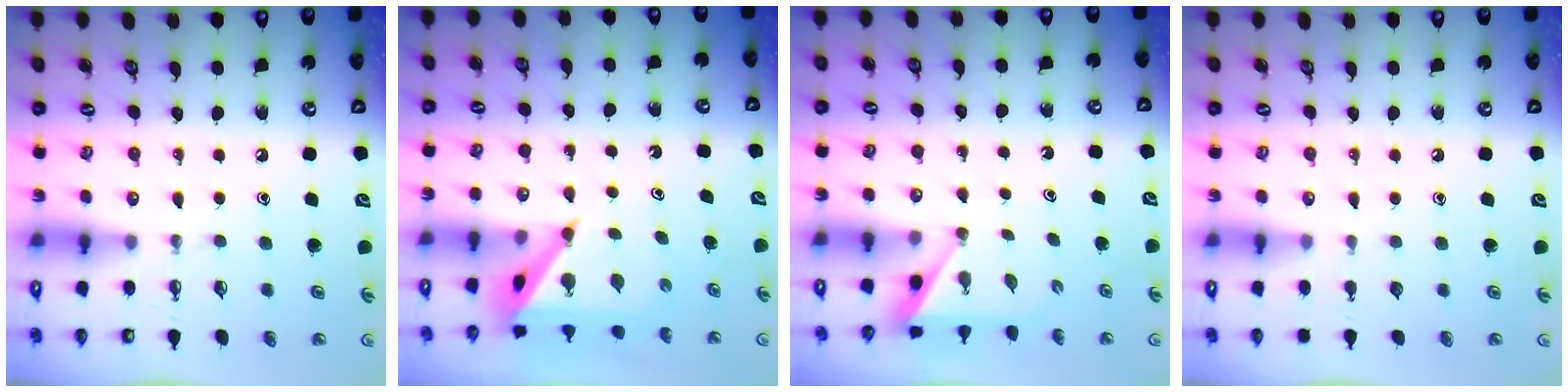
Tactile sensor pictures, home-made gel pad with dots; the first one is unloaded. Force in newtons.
{"total": 5.1, "press": 5.0, "slide": 0.4}
{"total": 2.9, "press": 2.9, "slide": 0.2}
{"total": 0.0}